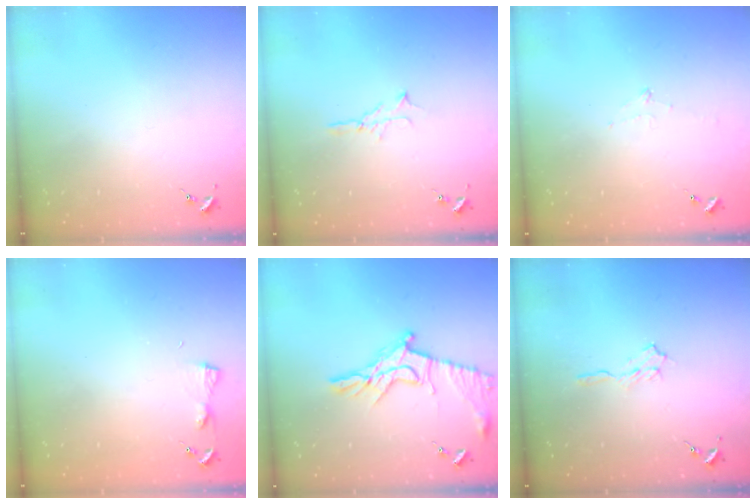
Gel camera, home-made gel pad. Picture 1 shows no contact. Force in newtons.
{"total": 4.7, "press": 4.7, "slide": 0.5}
{"total": 6.7, "press": 6.7, "slide": 0.7}
{"total": 3.2, "press": 3.1, "slide": 0.3}
{"total": 13.9, "press": 13.8, "slide": 0.9}
{"total": 5.8, "press": 5.7, "slide": 0.6}